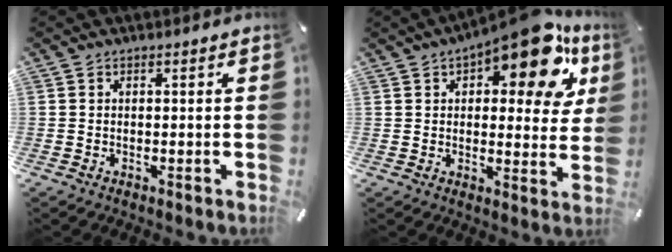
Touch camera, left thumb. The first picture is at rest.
{"total": 17.5, "force": [10.2, 7.1, 12.4], "torque": [-0.160, -0.062, 0.163]}